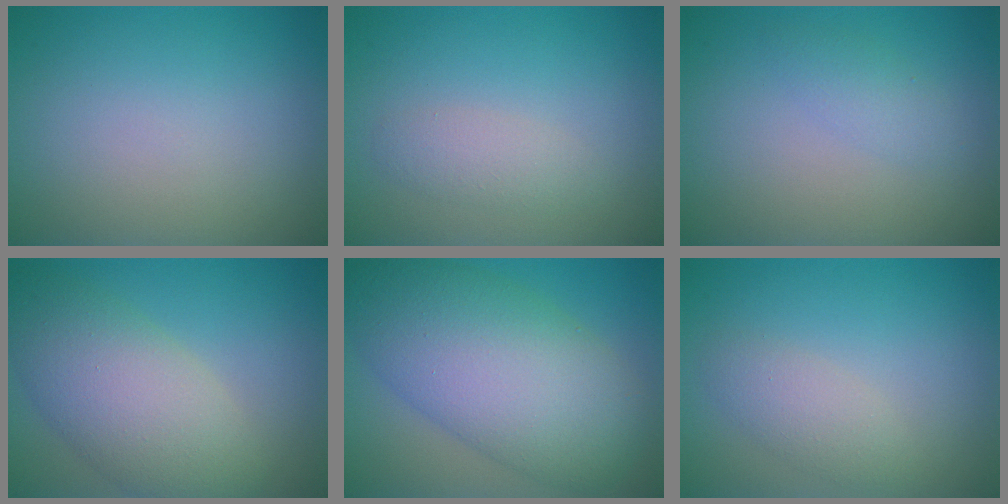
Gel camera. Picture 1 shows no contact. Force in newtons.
{"total": 1.7, "press": 1.7, "slide": 0.1}
{"total": 1.4, "press": 1.4, "slide": 0.0}
{"total": 7.5, "press": 7.5, "slide": 0.6}
{"total": 11.6, "press": 11.6, "slide": 0.3}
{"total": 2.2, "press": 2.2, "slide": 0.0}